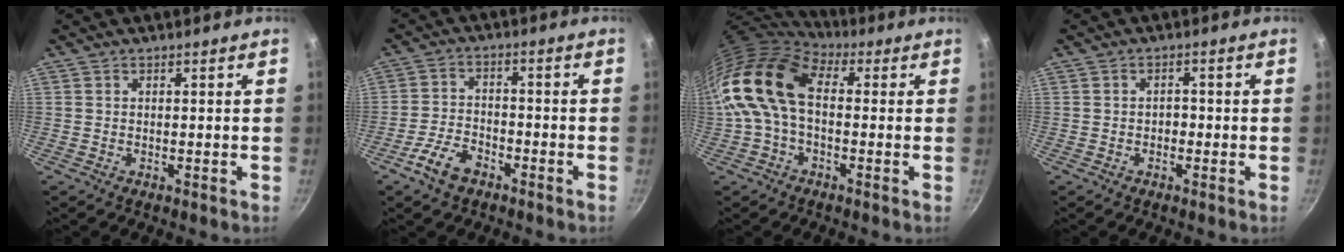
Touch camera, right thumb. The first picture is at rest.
{"total": 6.8, "force": [-4.3, 3.6, 4.0], "torque": [-0.072, 0.031, -0.083]}
{"total": 14.6, "force": [0.6, 9.1, 11.4], "torque": [-0.210, 0.025, -0.005]}
{"total": 1.7, "force": [-0.5, 1.2, 1.1], "torque": [-0.009, 0.011, -0.008]}